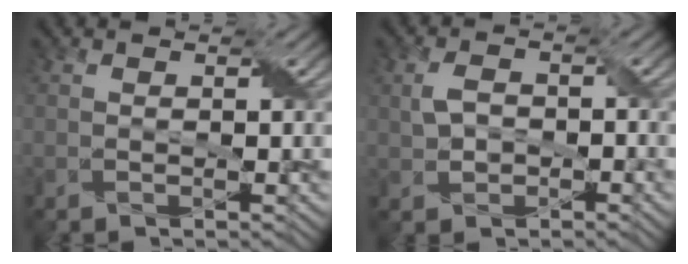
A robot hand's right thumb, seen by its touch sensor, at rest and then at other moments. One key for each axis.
{"total": 2.7, "fx": -0.2, "fy": 2.1, "fz": 1.7, "tx": -0.039, "ty": 0.003, "tz": -0.003}